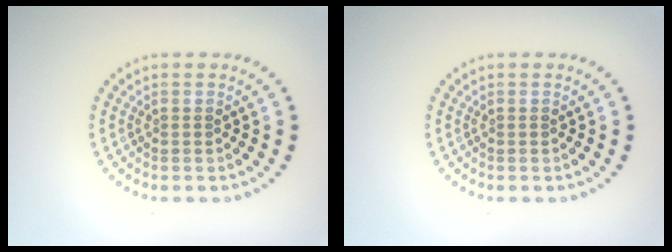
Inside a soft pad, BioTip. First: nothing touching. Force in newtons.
{"total": 0.0}